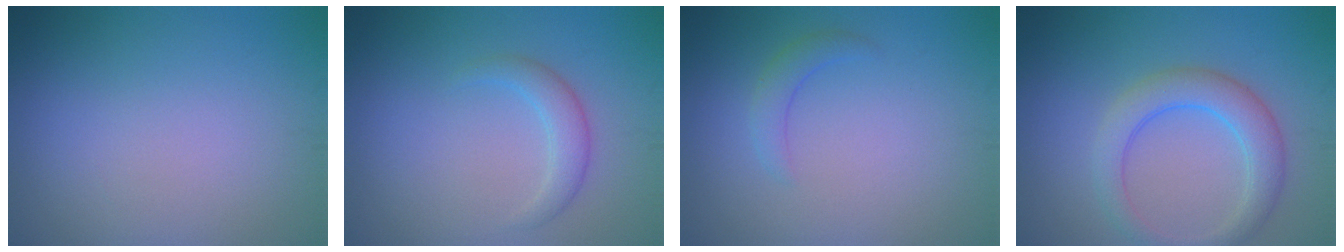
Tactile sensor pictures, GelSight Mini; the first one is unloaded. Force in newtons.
{"total": 2.0, "press": 2.0, "slide": 0.1}
{"total": 1.6, "press": 1.6, "slide": 0.2}
{"total": 4.2, "press": 4.2, "slide": 0.1}